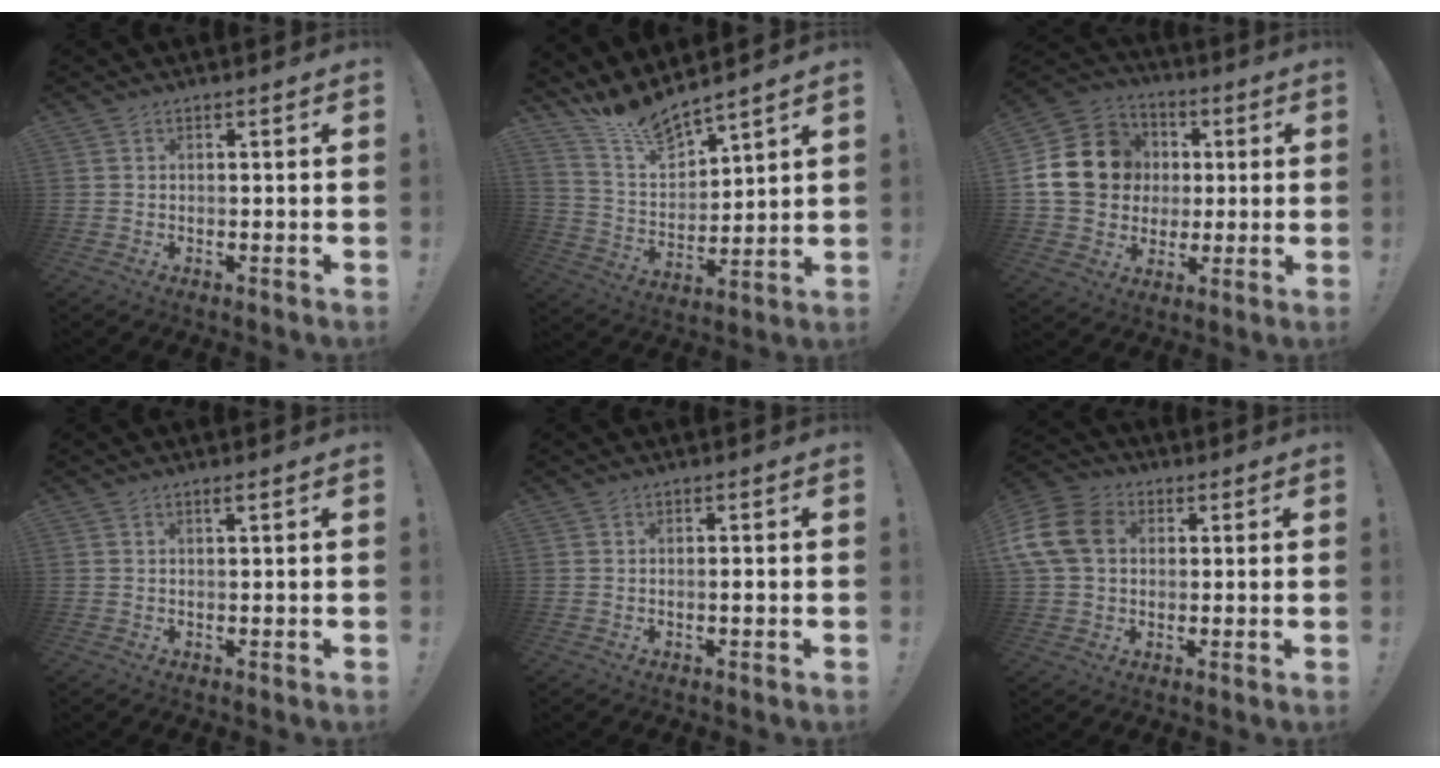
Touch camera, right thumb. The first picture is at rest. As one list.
[{"total": 11.3, "force": [10.7, 1.8, 3.0], "torque": [-0.082, -0.090, 0.195]}, {"total": 18.0, "force": [2.4, 15.8, 8.2], "torque": [-0.114, 0.006, 0.069]}, {"total": 1.1, "force": [0.6, -0.1, 0.9], "torque": [-0.014, -0.002, 0.009]}, {"total": 0.8, "force": [-0.4, 0.0, 0.7], "torque": [-0.004, -0.003, -0.010]}, {"total": 14.6, "force": [2.6, 11.5, 8.6], "torque": [-0.167, 0.002, 0.052]}]